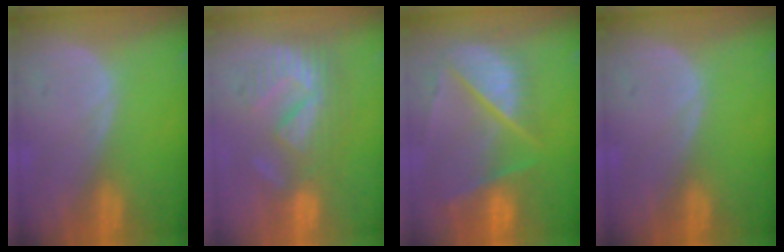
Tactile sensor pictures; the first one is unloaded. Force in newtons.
{"total": 9.5, "press": 8.2, "slide": 4.8}
{"total": 10.6, "press": 8.9, "slide": 5.8}
{"total": 0.0}